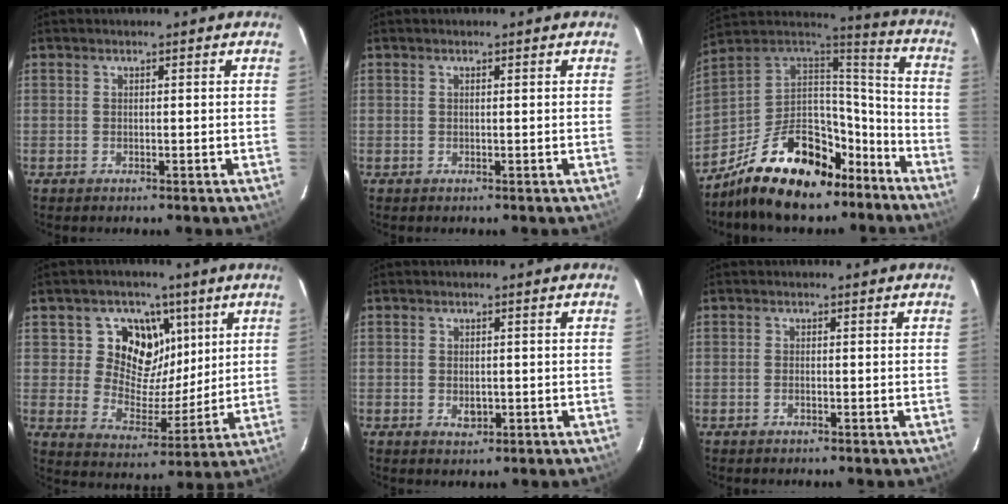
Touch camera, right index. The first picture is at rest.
{"total": 0.0}
{"total": 23.2, "force": [-15.0, 11.5, 13.5], "torque": [-0.254, 0.033, -0.226]}
{"total": 12.2, "force": [5.3, 10.1, 4.4], "torque": [-0.080, -0.009, 0.091]}
{"total": 2.2, "force": [-0.4, 1.5, 1.5], "torque": [-0.024, -0.002, -0.002]}
{"total": 0.6, "force": [-0.3, 0.1, 0.5], "torque": [-0.012, 0.001, -0.006]}